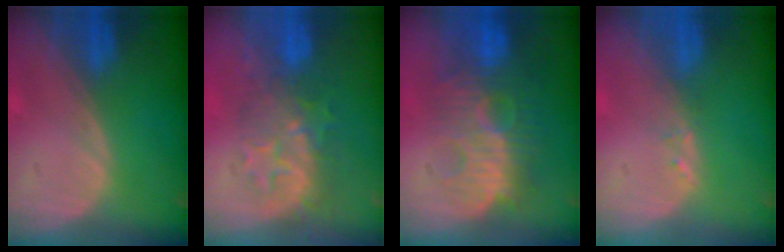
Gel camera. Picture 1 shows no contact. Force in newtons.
{"total": 8.3, "press": 7.8, "slide": 3.0}
{"total": 10.2, "press": 9.7, "slide": 3.0}
{"total": 1.0, "press": 1.0, "slide": 0.2}